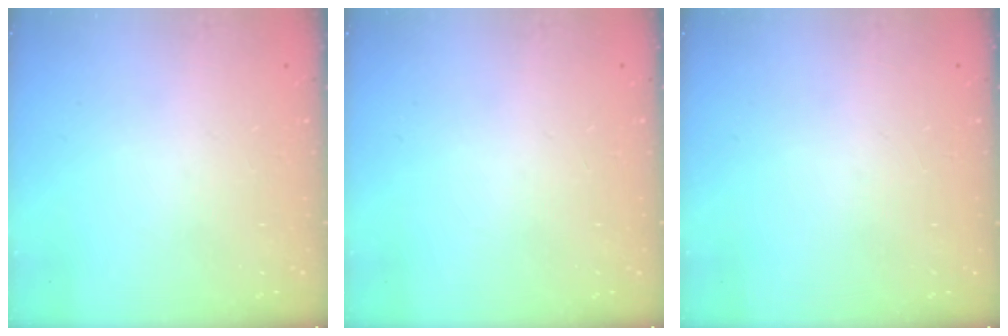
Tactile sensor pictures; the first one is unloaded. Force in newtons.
{"total": 0.0}
{"total": 0.0}